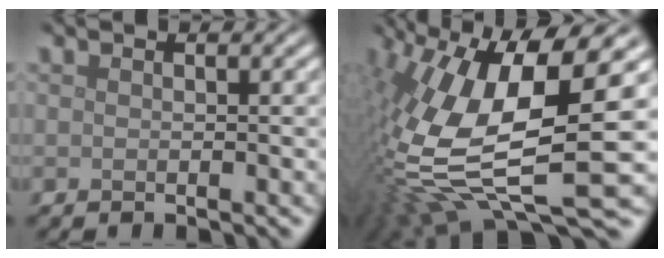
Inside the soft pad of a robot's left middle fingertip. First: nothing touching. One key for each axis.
{"total": 15.4, "fx": -0.3, "fy": 5.8, "fz": 14.3, "tx": -0.316, "ty": -0.012, "tz": 0.003}